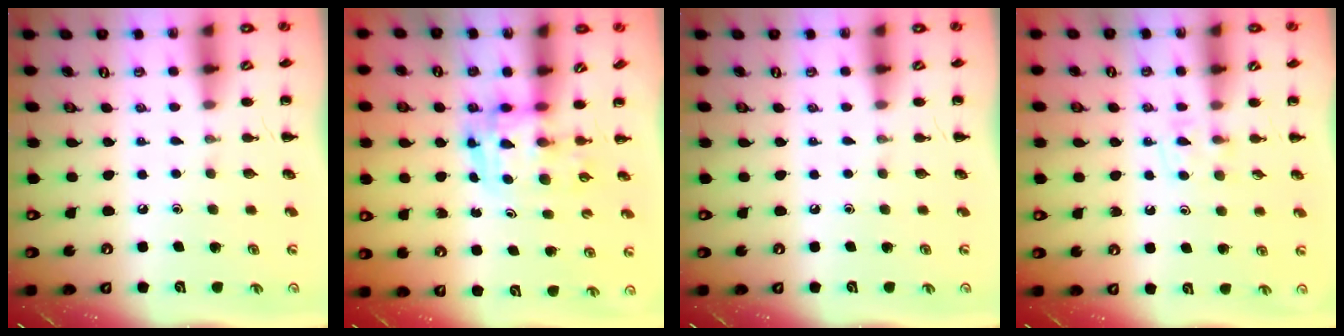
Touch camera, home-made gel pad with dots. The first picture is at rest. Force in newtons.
{"total": 3.7, "press": 3.7, "slide": 0.7}
{"total": 0.0}
{"total": 3.5, "press": 3.2, "slide": 1.4}